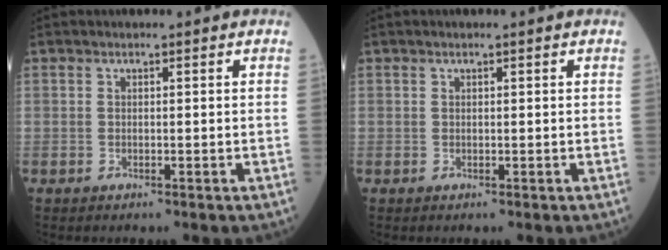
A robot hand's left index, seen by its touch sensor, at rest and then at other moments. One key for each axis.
{"total": 0.0}